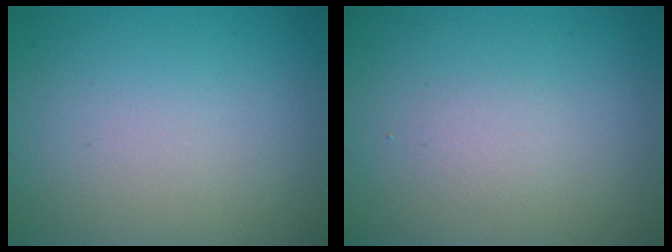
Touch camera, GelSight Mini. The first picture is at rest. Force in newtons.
{"total": 0.9, "press": 0.9, "slide": 0.2}